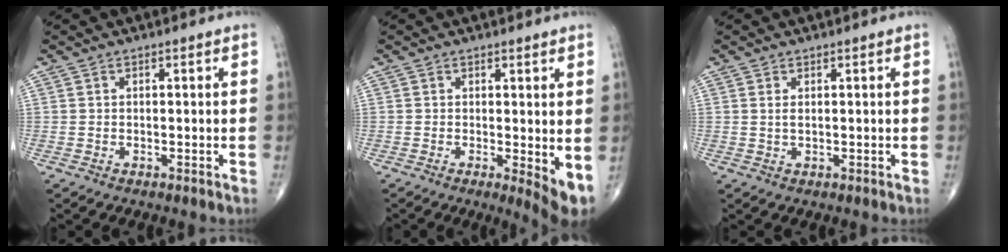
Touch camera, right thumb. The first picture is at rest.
{"total": 5.2, "force": [0.3, 1.6, 4.9], "torque": [-0.068, -0.014, 0.008]}
{"total": 1.0, "force": [0.3, 0.4, 0.9], "torque": [-0.017, 0.000, 0.008]}